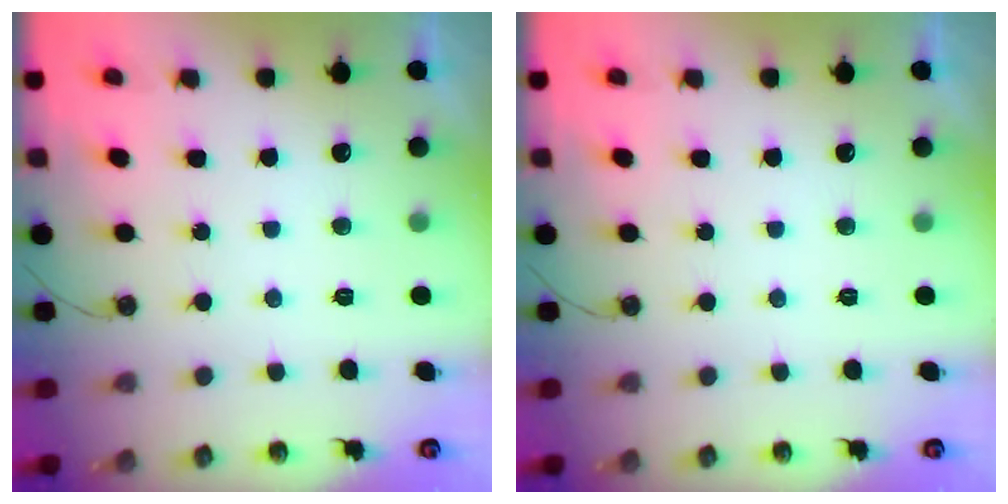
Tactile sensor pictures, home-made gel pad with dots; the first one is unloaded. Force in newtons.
{"total": 0.0}